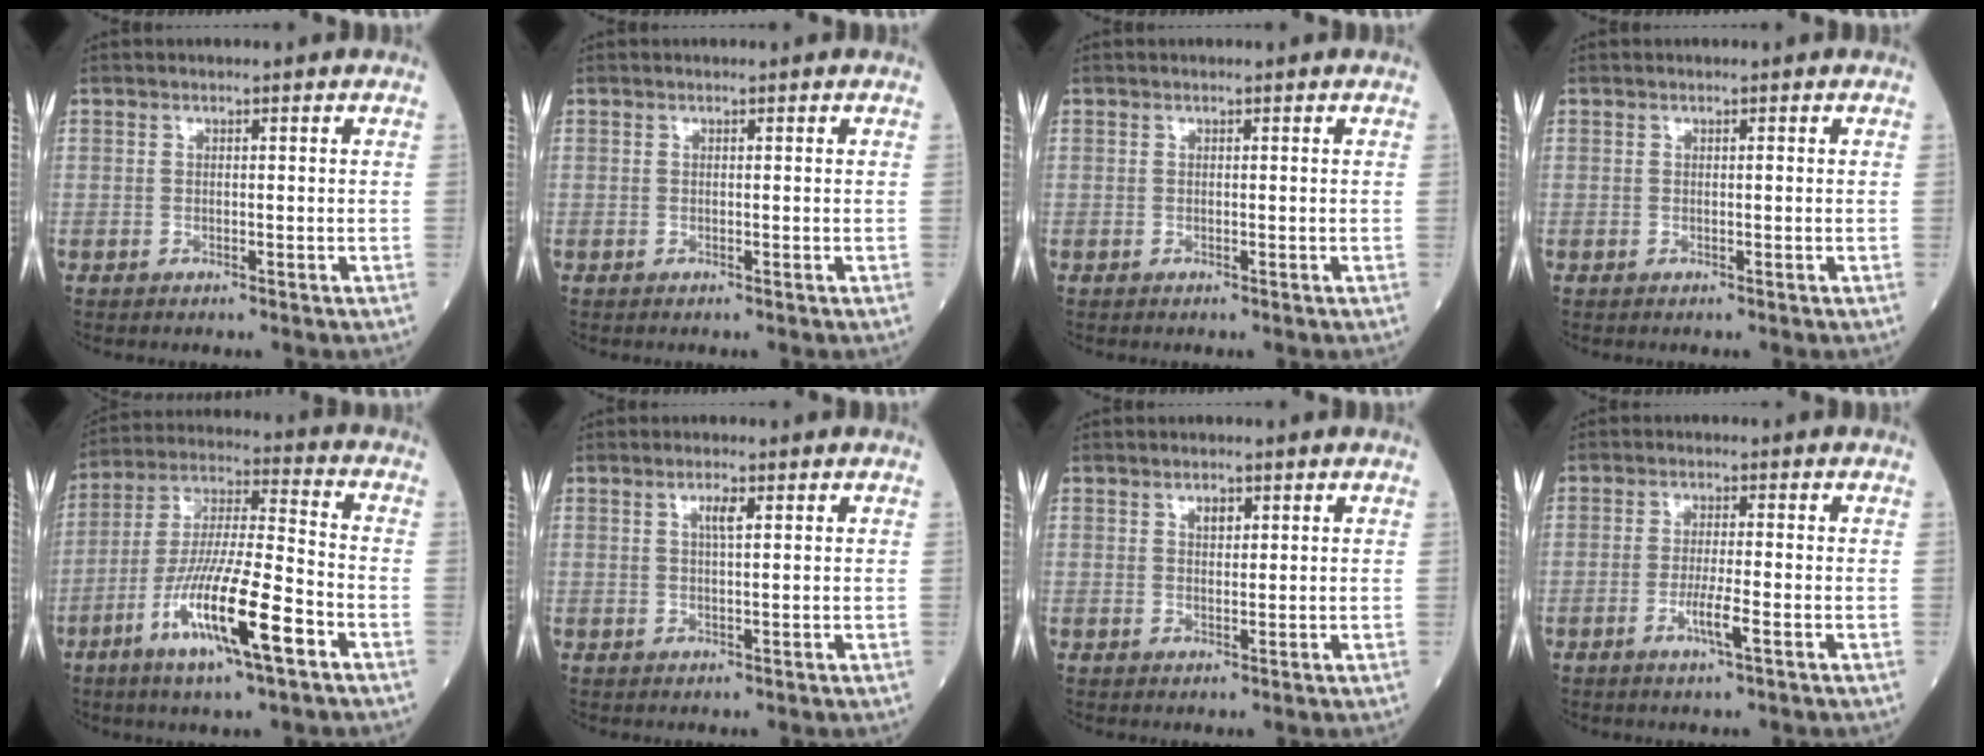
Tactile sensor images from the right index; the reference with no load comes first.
{"total": 0.0}
{"total": 0.0}
{"total": 0.0}
{"total": 15.6, "force": [-7.0, 1.4, 13.8], "torque": [-0.270, -0.016, -0.124]}
{"total": 2.1, "force": [0.9, 0.3, 1.9], "torque": [-0.038, 0.000, 0.016]}
{"total": 1.7, "force": [0.9, 0.9, 1.2], "torque": [-0.021, 0.001, 0.017]}
{"total": 3.7, "force": [-1.5, -0.1, 3.4], "torque": [-0.067, -0.005, -0.026]}